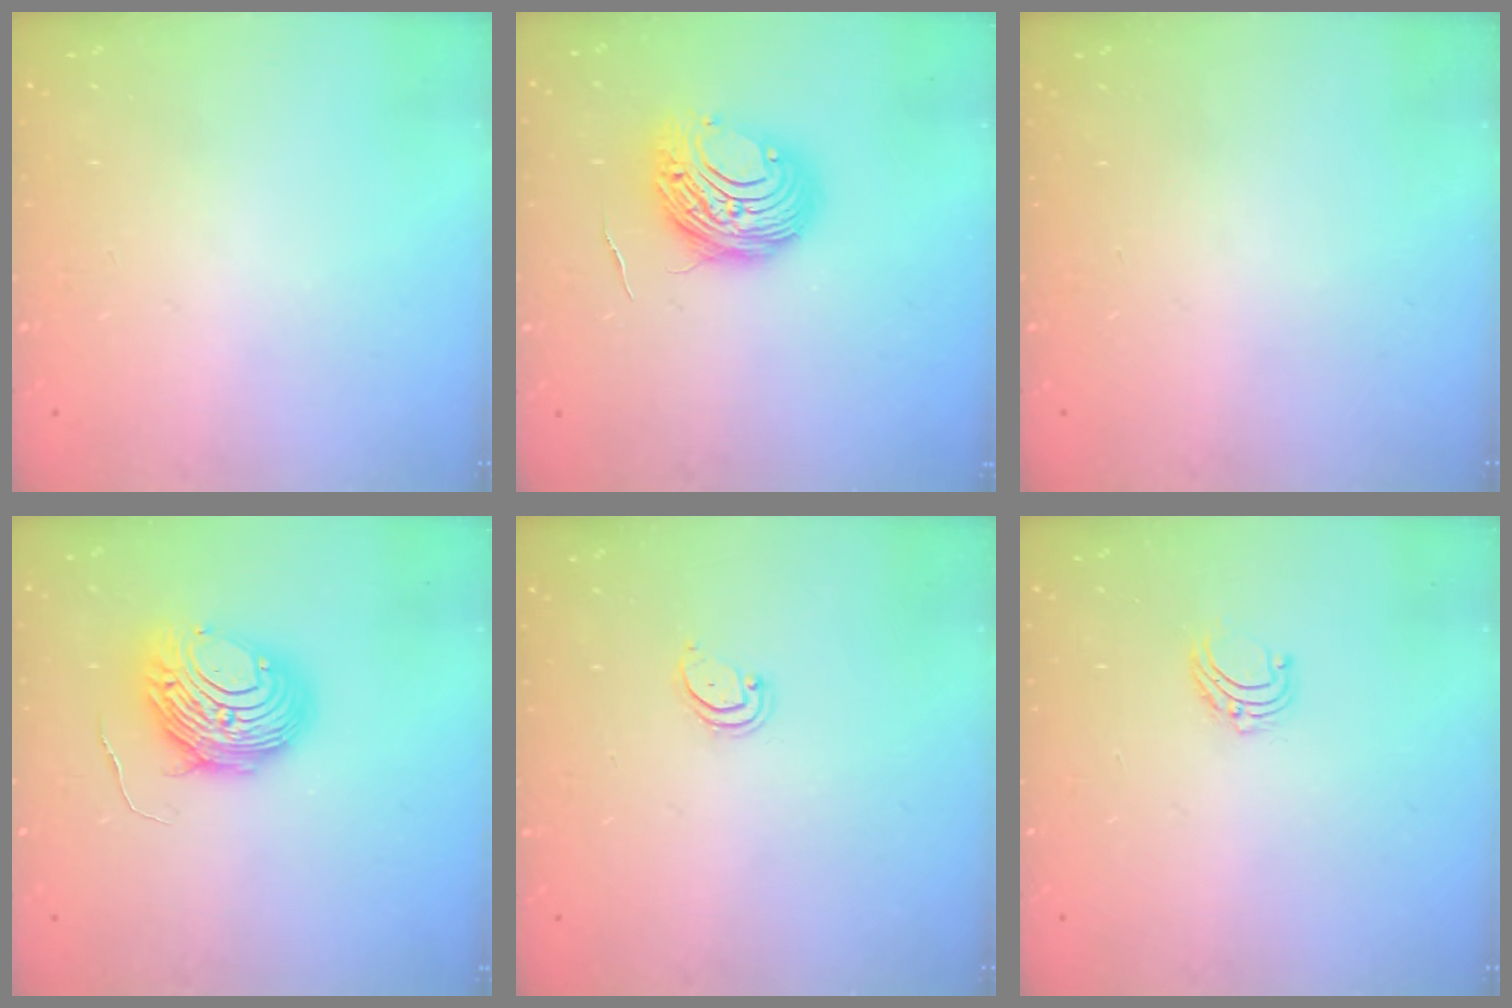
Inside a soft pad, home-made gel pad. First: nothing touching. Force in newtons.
{"total": 11.3, "press": 11.3, "slide": 0.9}
{"total": 0.0}
{"total": 11.6, "press": 11.5, "slide": 1.2}
{"total": 2.5, "press": 2.5, "slide": 0.2}
{"total": 5.3, "press": 5.3, "slide": 0.5}